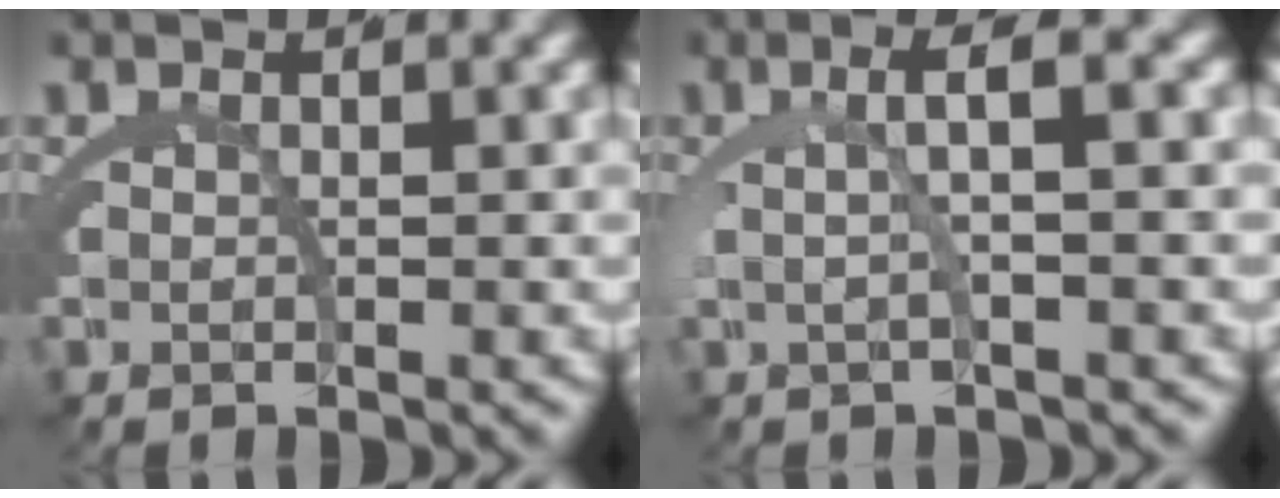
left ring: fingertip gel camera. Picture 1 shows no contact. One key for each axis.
{"total": 3.4, "fx": 0.7, "fy": 0.2, "fz": 3.3, "tx": -0.054, "ty": 0.014, "tz": 0.007}